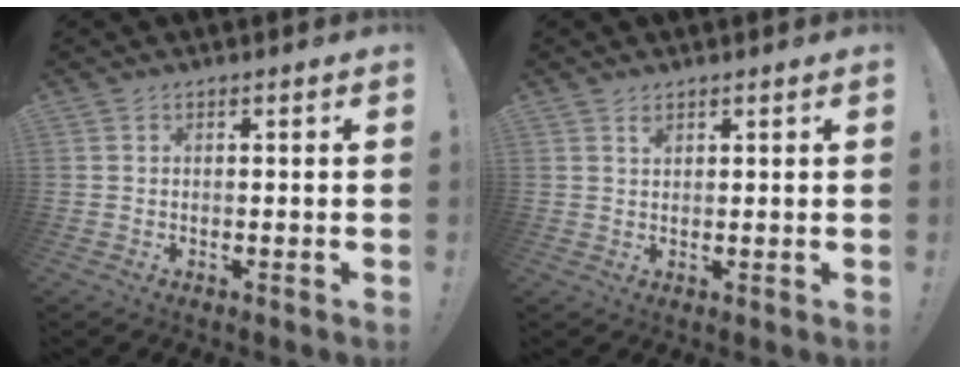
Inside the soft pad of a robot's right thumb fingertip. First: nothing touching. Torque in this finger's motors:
{"motor_torque": [-0.09, -0.02, -0.06, 0.13, 0.09]}